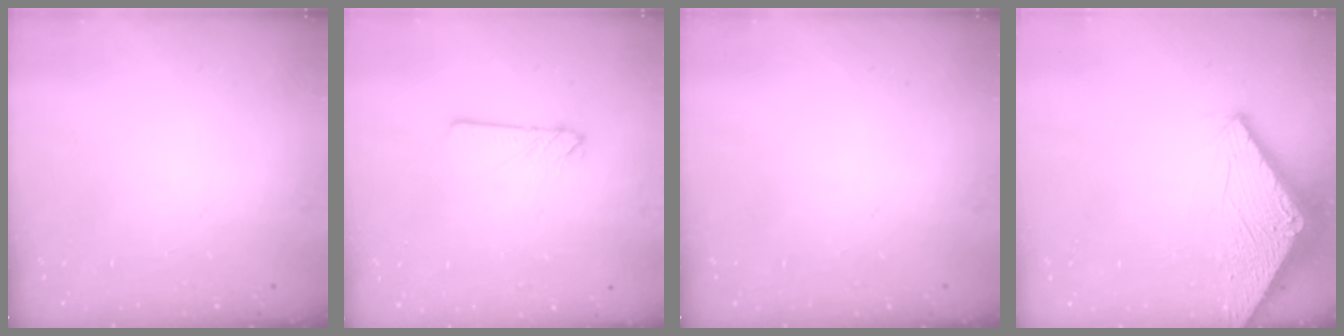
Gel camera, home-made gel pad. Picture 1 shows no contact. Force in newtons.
{"total": 2.3, "press": 2.3, "slide": 0.2}
{"total": 0.0}
{"total": 2.8, "press": 2.8, "slide": 0.2}